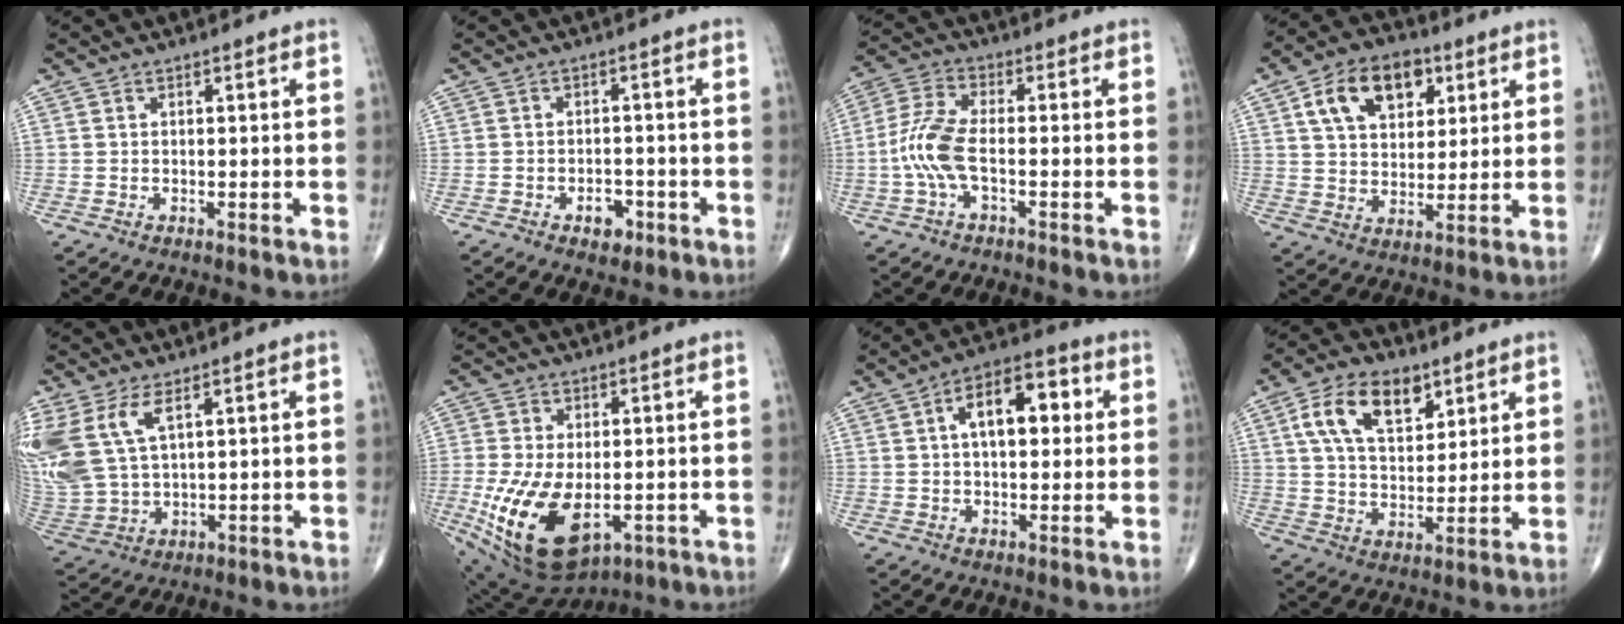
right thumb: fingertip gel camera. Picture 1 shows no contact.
{"total": 3.9, "force": [-1.9, 2.5, 2.3], "torque": [-0.018, 0.011, -0.026]}
{"total": 8.0, "force": [-1.8, 3.0, 7.2], "torque": [-0.177, 0.020, -0.042]}
{"total": 13.9, "force": [5.7, 9.0, 9.0], "torque": [-0.120, -0.007, 0.096]}
{"total": 14.1, "force": [5.8, 7.1, 10.7], "torque": [-0.260, -0.014, 0.131]}
{"total": 17.1, "force": [-4.2, 9.6, 13.5], "torque": [-0.266, -0.013, -0.043]}
{"total": 11.4, "force": [2.4, 6.0, 9.4], "torque": [-0.127, 0.023, 0.030]}
{"total": 13.1, "force": [6.0, 7.3, 9.0], "torque": [-0.141, -0.015, 0.112]}